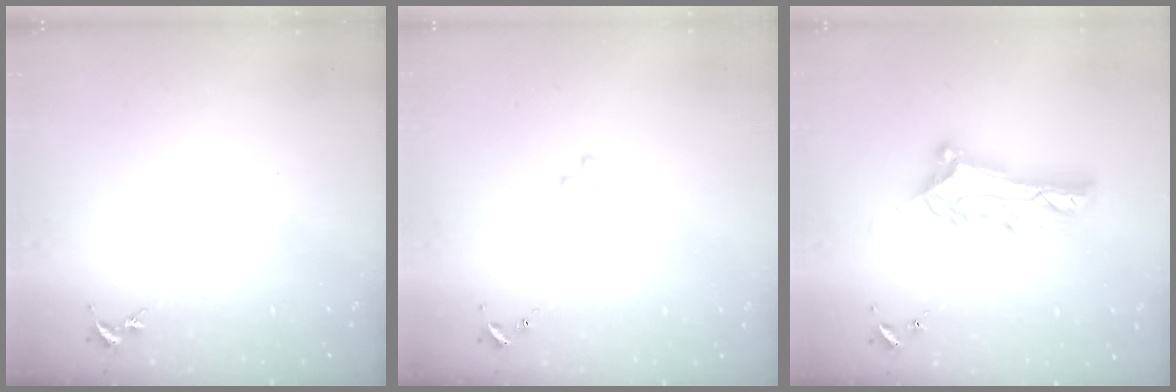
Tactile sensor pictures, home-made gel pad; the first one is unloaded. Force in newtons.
{"total": 1.3, "press": 1.3, "slide": 0.3}
{"total": 11.0, "press": 11.0, "slide": 0.9}